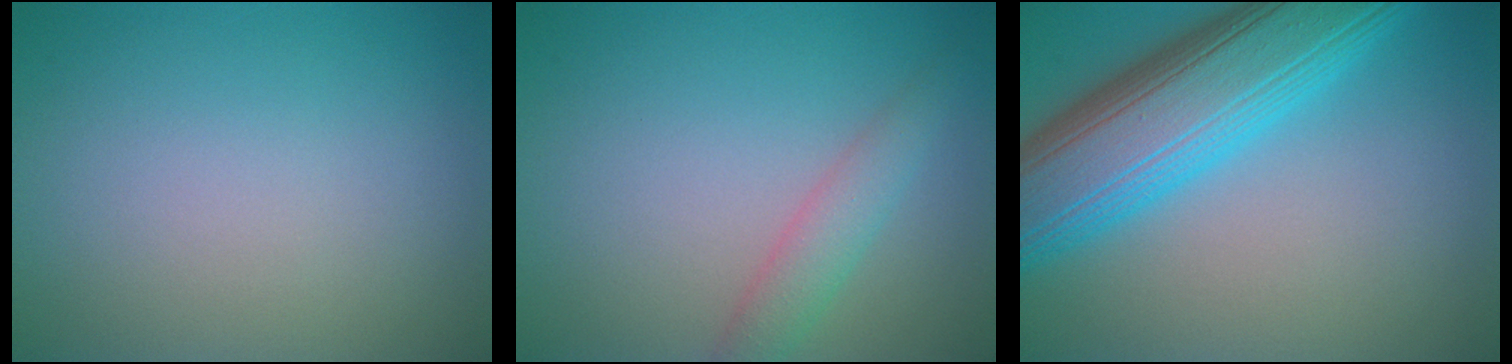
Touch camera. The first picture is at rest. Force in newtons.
{"total": 2.3, "press": 2.3, "slide": 0.0}
{"total": 11.5, "press": 11.5, "slide": 0.4}